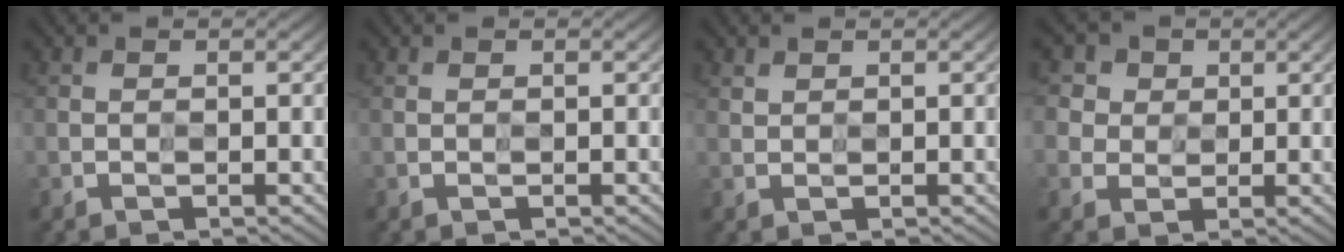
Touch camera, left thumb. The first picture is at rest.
{"total": 0.0}
{"total": 1.5, "force": [1.4, 0.4, 0.1], "torque": [-0.007, 0.002, 0.033]}
{"total": 5.1, "force": [2.7, 4.2, 0.7], "torque": [-0.064, 0.012, 0.041]}